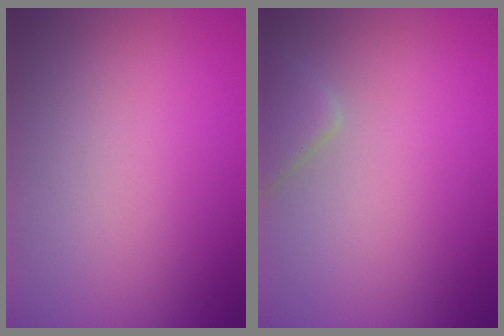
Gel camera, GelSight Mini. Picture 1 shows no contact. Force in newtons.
{"total": 2.1, "press": 2.1, "slide": 0.2}